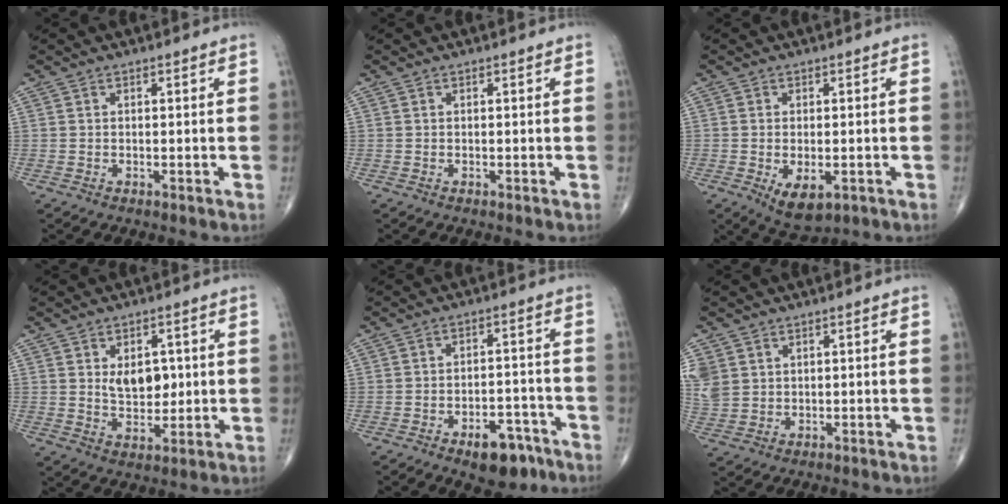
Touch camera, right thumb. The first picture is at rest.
{"total": 0.0}
{"total": 6.4, "force": [-2.0, 3.3, 5.2], "torque": [-0.083, -0.008, -0.022]}
{"total": 7.3, "force": [1.3, 4.8, 5.4], "torque": [-0.056, -0.012, 0.029]}
{"total": 8.5, "force": [-5.2, 4.4, 5.1], "torque": [-0.049, 0.034, -0.070]}
{"total": 8.5, "force": [2.9, 7.2, 3.6], "torque": [-0.102, 0.003, 0.071]}